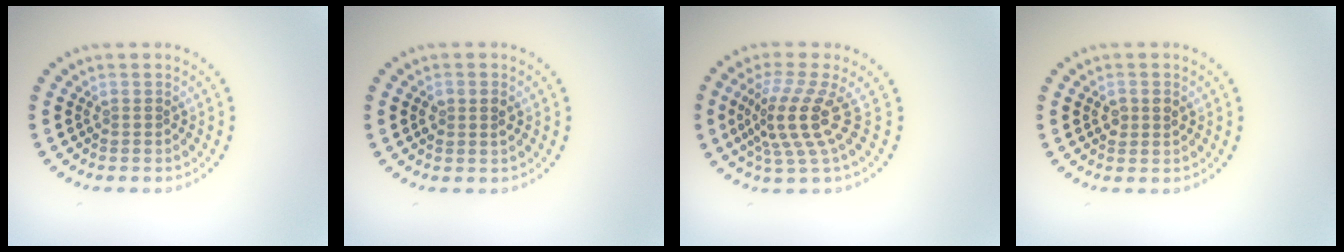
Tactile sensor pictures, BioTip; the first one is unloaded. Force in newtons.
{"total": 1.6, "press": 1.5, "slide": 0.4}
{"total": 4.4, "press": 3.1, "slide": 3.1}
{"total": 1.5, "press": 1.5, "slide": 0.1}